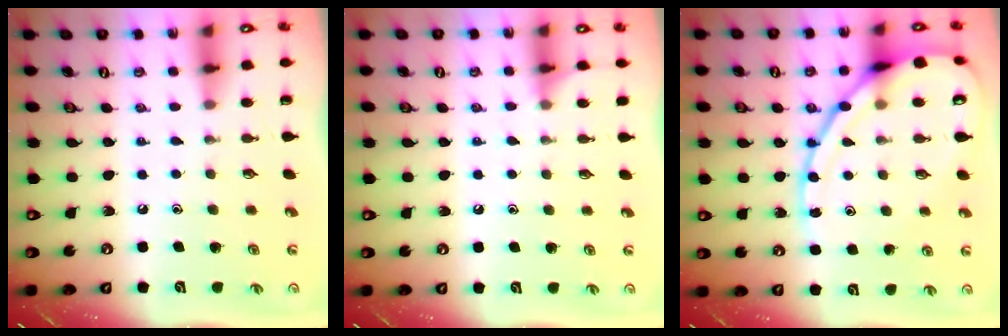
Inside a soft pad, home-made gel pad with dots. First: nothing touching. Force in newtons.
{"total": 6.1, "press": 6.0, "slide": 0.9}
{"total": 16.4, "press": 16.3, "slide": 1.5}